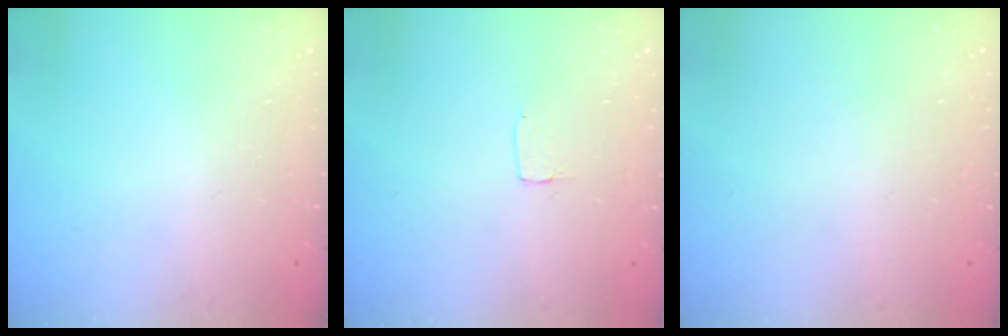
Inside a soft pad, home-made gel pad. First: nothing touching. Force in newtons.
{"total": 1.2, "press": 1.2, "slide": 0.0}
{"total": 0.0}